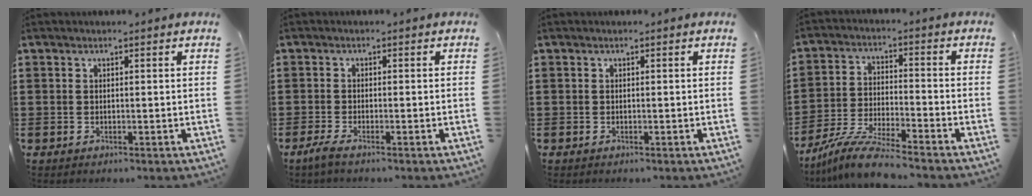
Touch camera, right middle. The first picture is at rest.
{"total": 1.6, "force": [-1.0, 0.1, 1.3], "torque": [-0.030, -0.006, -0.021]}
{"total": 0.0}
{"total": 8.2, "force": [-7.4, 0.0, 3.5], "torque": [-0.074, -0.006, -0.145]}